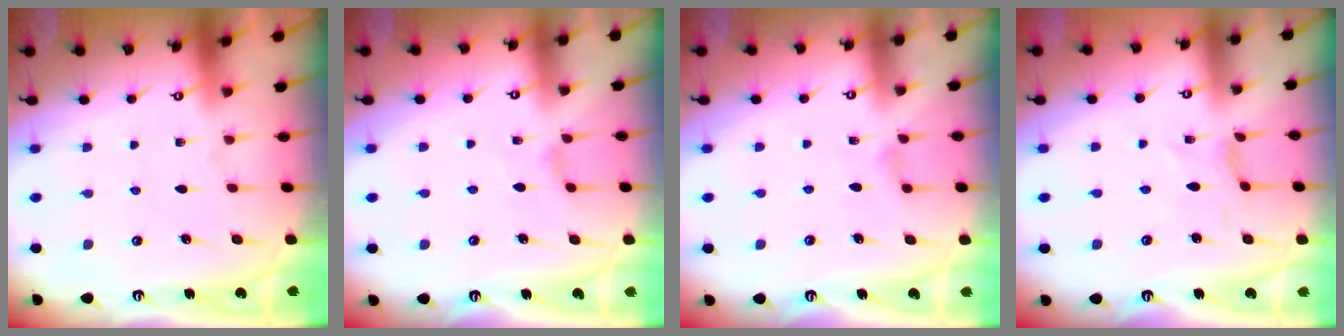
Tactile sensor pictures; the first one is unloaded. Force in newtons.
{"total": 2.7, "press": 2.6, "slide": 0.4}
{"total": 2.0, "press": 2.0, "slide": 0.4}
{"total": 0.0}